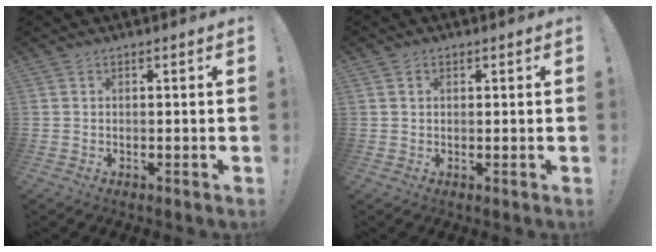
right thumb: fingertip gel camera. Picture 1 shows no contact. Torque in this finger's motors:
{"motor_torque": [-0.13, -0.18, -0.05, -0.10, 0.06]}